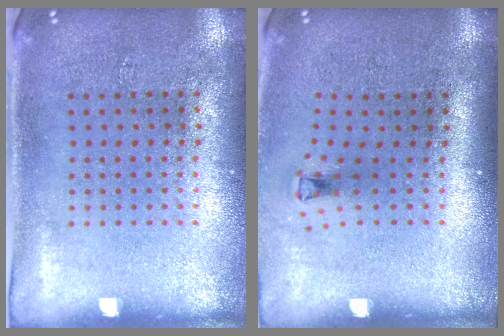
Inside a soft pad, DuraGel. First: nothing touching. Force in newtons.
{"total": 0.7, "press": 0.4, "slide": 0.6}